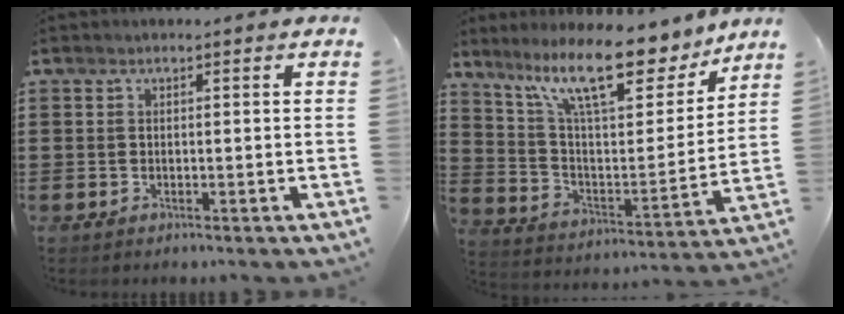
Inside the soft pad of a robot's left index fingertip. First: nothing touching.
{"total": 14.9, "force": [11.1, 3.7, 9.2], "torque": [-0.180, -0.062, 0.189]}